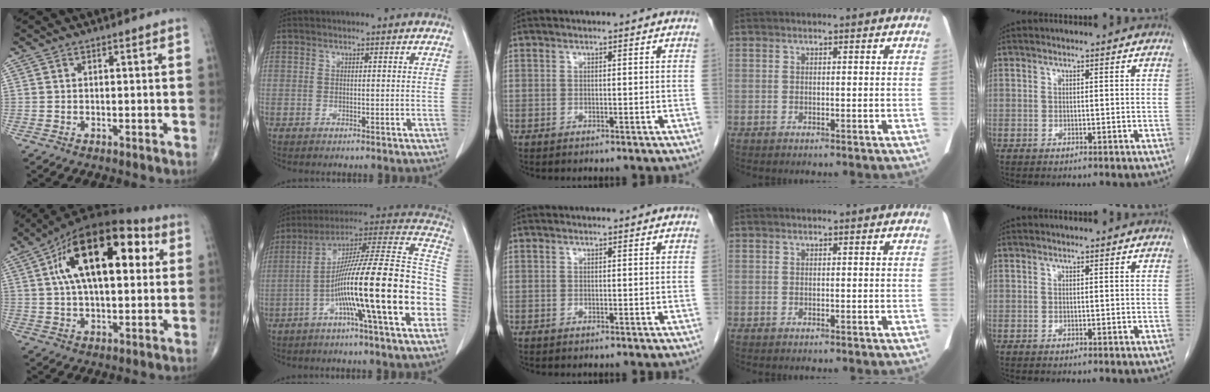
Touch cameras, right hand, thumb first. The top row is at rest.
{"thumb": {"total": 22.3, "force": [6.3, 10.7, 18.5], "torque": [-0.292, 0.021, 0.094]}, "index": {"total": 24.4, "force": [-6.5, 0.6, 23.5], "torque": [-0.311, 0.011, -0.117]}}